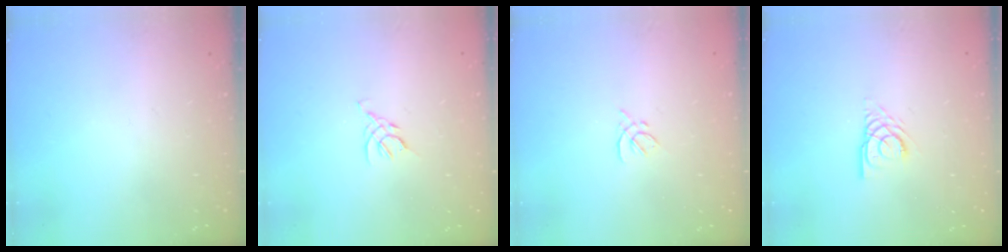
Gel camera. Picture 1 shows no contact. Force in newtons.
{"total": 2.5, "press": 2.5, "slide": 0.7}
{"total": 2.0, "press": 1.9, "slide": 0.7}
{"total": 4.5, "press": 4.4, "slide": 0.4}